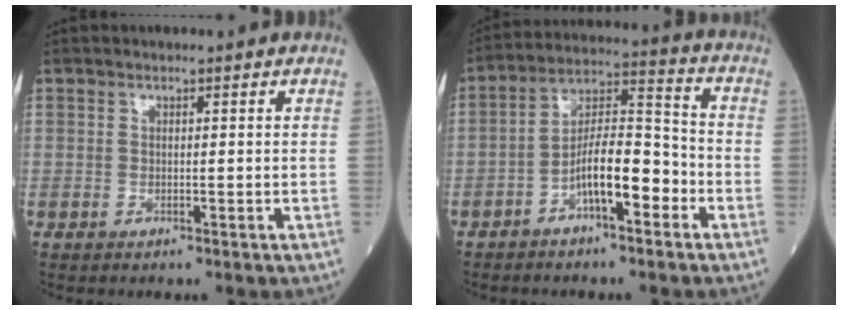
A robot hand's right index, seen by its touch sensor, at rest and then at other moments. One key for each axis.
{"total": 9.9, "fx": -4.3, "fy": 2.5, "fz": 8.5, "tx": -0.154, "ty": 0.025, "tz": -0.076}